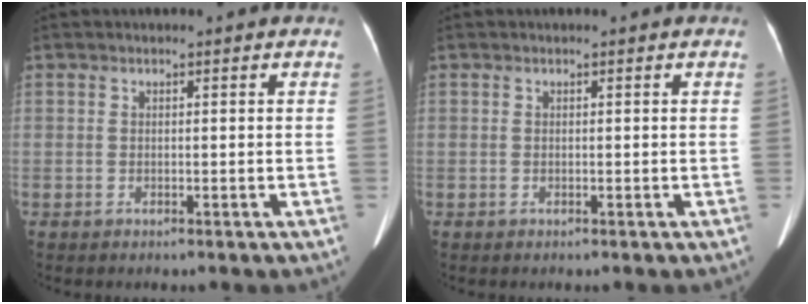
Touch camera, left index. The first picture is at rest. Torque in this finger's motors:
{"motor_torque": [0.03, 0.07, 0.01, 0.01]}